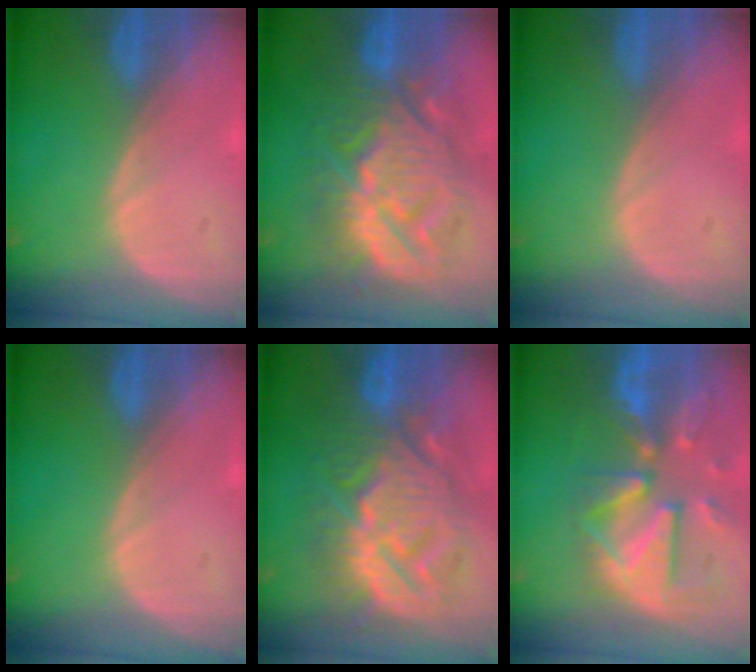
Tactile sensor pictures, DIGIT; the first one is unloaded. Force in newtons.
{"total": 13.5, "press": 13.4, "slide": 1.3}
{"total": 0.0}
{"total": 0.0}
{"total": 14.0, "press": 13.9, "slide": 1.4}
{"total": 12.1, "press": 10.5, "slide": 6.1}